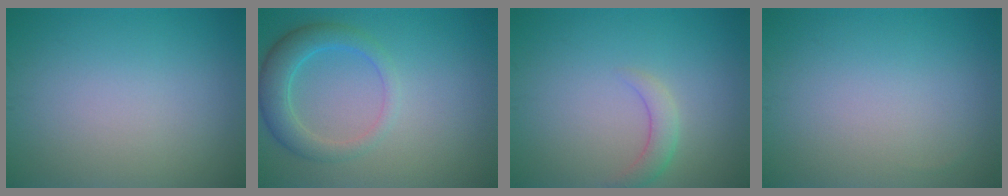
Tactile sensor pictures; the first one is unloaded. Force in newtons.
{"total": 3.8, "press": 3.8, "slide": 0.2}
{"total": 1.9, "press": 1.9, "slide": 0.2}
{"total": 0.0}